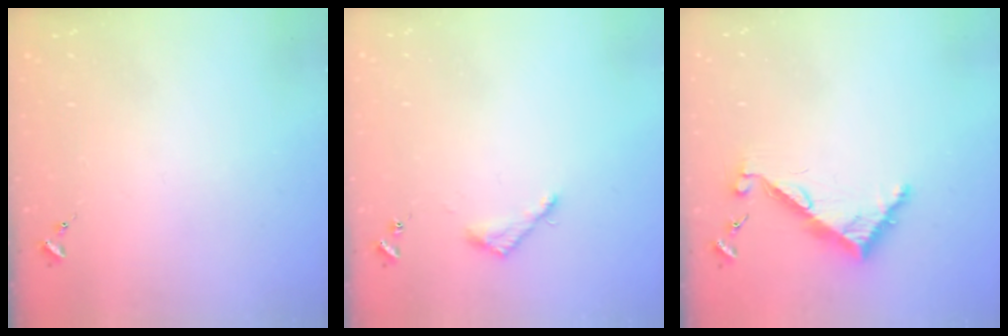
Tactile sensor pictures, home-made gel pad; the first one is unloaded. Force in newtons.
{"total": 3.6, "press": 3.6, "slide": 0.4}
{"total": 6.7, "press": 6.6, "slide": 0.6}